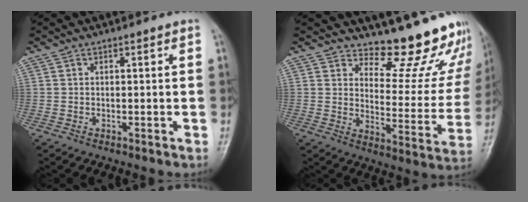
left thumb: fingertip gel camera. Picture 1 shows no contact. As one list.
[{"total": 16.1, "force": [14.7, 4.7, 4.8], "torque": [-0.012, -0.156, 0.175]}]